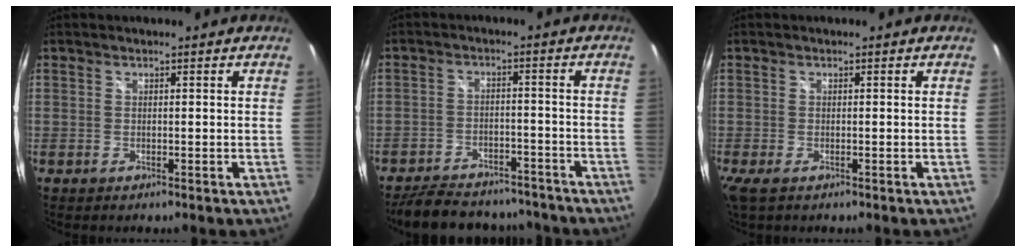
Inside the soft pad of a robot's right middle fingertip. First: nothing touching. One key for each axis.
{"total": 16.9, "fx": -14.4, "fy": 6.3, "fz": 6.2, "tx": -0.141, "ty": 0.005, "tz": -0.191}
{"total": 1.1, "fx": -0.9, "fy": 0.4, "fz": 0.5, "tx": -0.011, "ty": -0.005, "tz": -0.018}